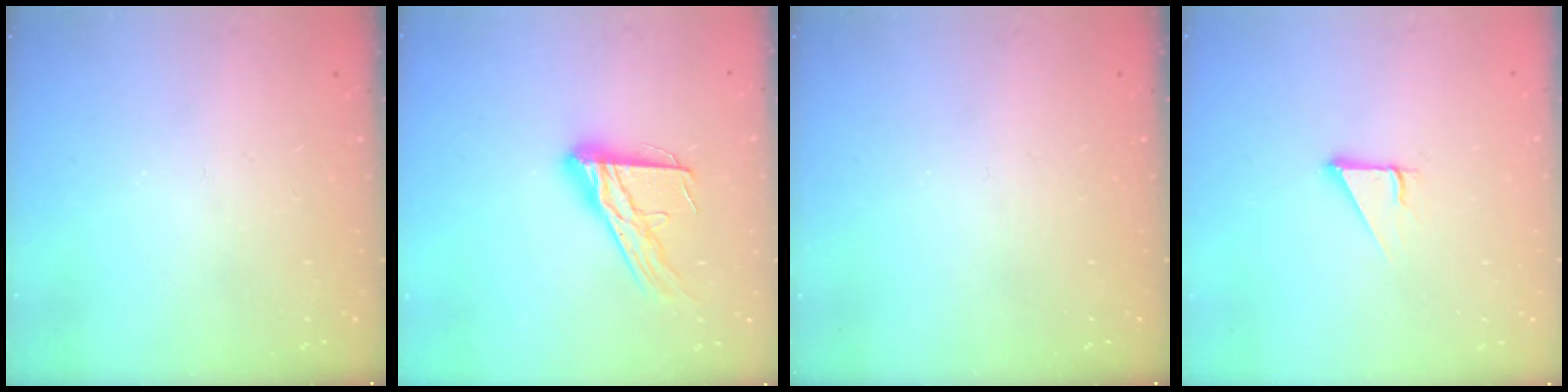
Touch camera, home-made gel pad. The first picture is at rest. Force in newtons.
{"total": 14.8, "press": 14.8, "slide": 1.3}
{"total": 0.0}
{"total": 3.0, "press": 3.0, "slide": 0.2}